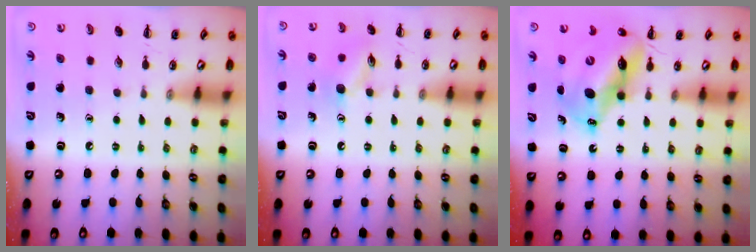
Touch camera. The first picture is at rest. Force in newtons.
{"total": 9.1, "press": 9.1, "slide": 0.7}
{"total": 13.2, "press": 12.8, "slide": 3.6}